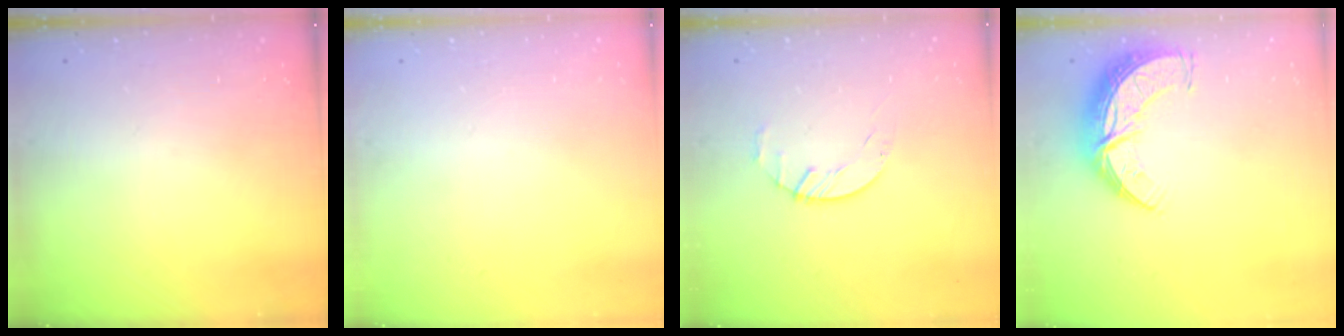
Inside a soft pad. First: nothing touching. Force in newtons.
{"total": 0.0}
{"total": 1.8, "press": 1.7, "slide": 0.3}
{"total": 10.6, "press": 10.6, "slide": 0.9}